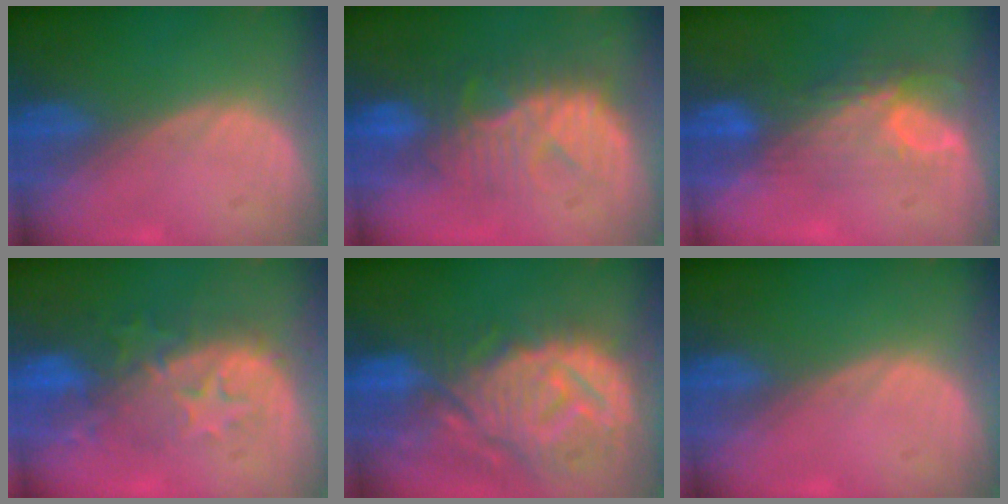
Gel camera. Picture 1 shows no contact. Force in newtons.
{"total": 8.7, "press": 8.5, "slide": 1.9}
{"total": 7.8, "press": 6.8, "slide": 3.8}
{"total": 9.5, "press": 8.7, "slide": 4.0}
{"total": 13.6, "press": 11.8, "slide": 6.7}
{"total": 0.0}